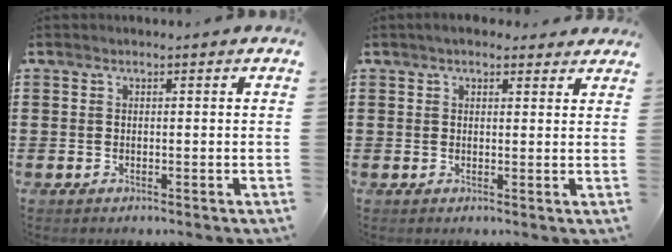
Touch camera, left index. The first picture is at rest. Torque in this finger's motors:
{"motor_torque": [2.14, 0.00, 0.25, 0.02]}